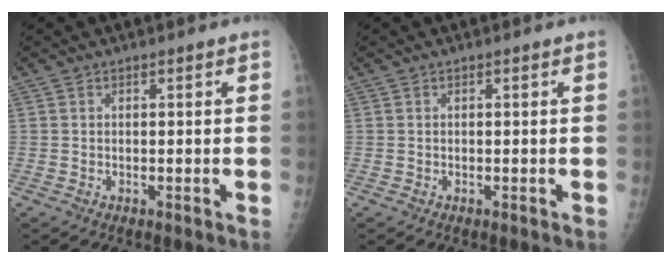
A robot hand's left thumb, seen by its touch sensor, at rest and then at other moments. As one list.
[{"total": 0.0}]